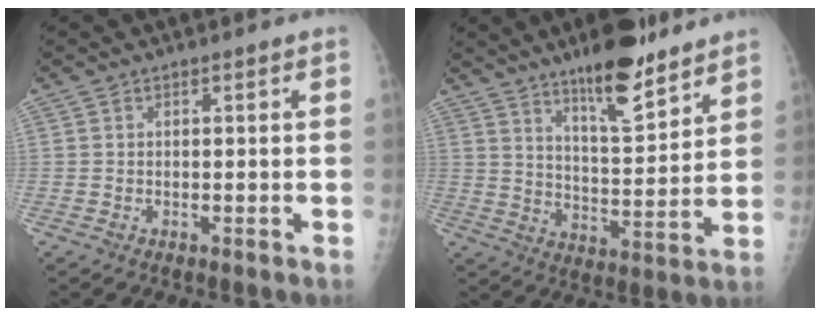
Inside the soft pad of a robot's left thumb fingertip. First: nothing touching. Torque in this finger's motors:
{"motor_torque": [3.62, 1.38, 1.12, -0.95, 0.10]}